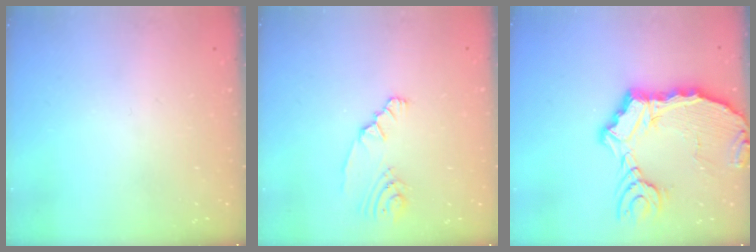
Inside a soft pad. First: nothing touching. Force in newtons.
{"total": 3.5, "press": 3.2, "slide": 1.3}
{"total": 16.2, "press": 16.0, "slide": 2.0}